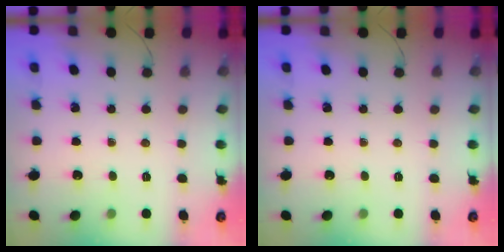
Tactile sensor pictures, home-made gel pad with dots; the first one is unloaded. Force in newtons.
{"total": 0.0}